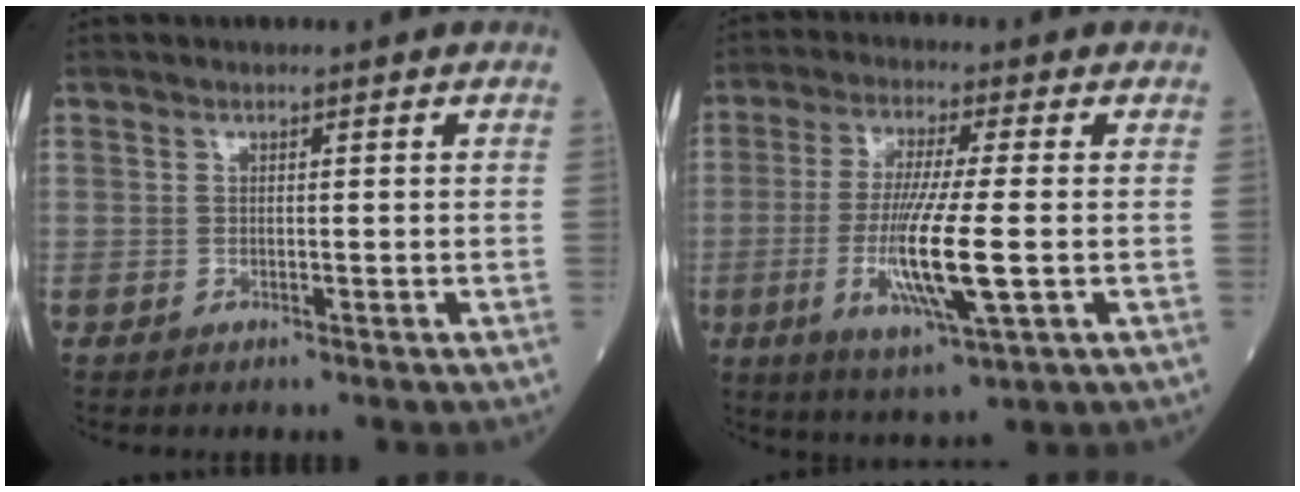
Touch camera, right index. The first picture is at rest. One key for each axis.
{"total": 11.8, "fx": -2.2, "fy": 0.5, "fz": 11.5, "tx": -0.231, "ty": -0.020, "tz": -0.044}